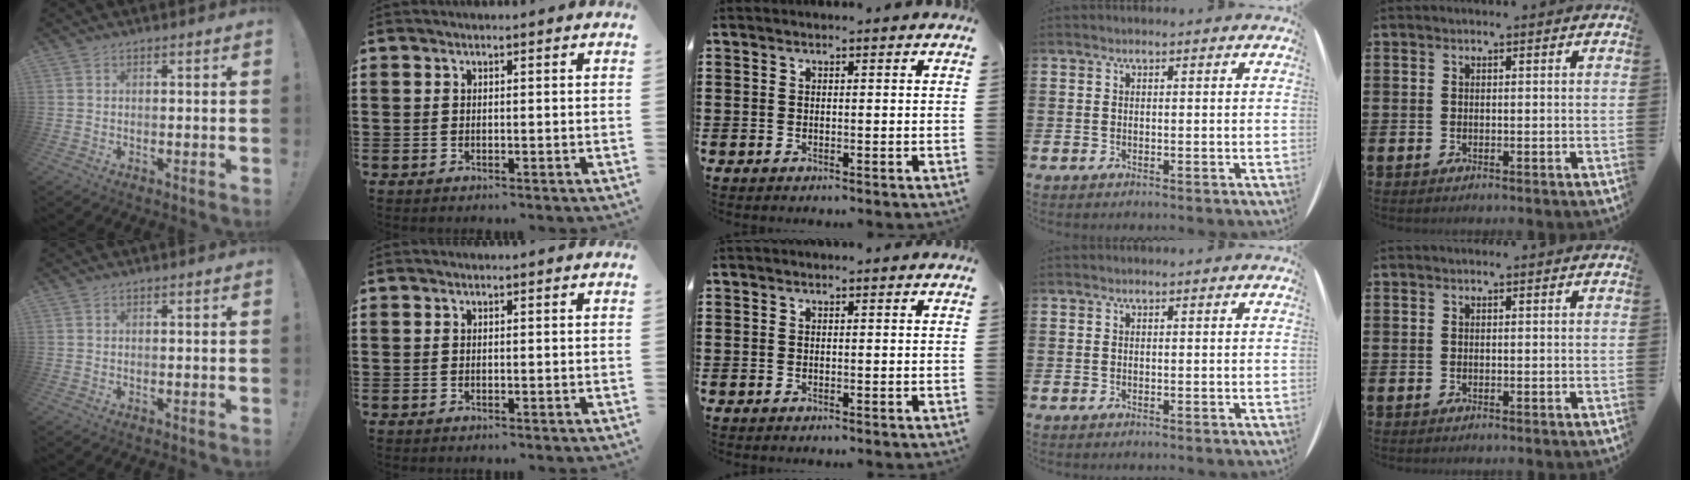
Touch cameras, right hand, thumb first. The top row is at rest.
{}